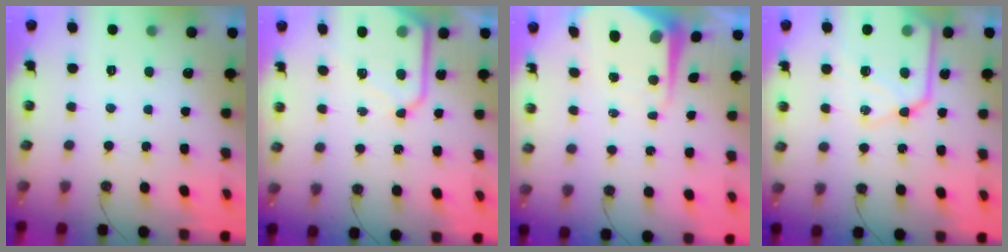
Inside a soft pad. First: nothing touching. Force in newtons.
{"total": 10.7, "press": 10.7, "slide": 0.9}
{"total": 7.7, "press": 7.6, "slide": 0.6}
{"total": 16.1, "press": 16.0, "slide": 1.9}